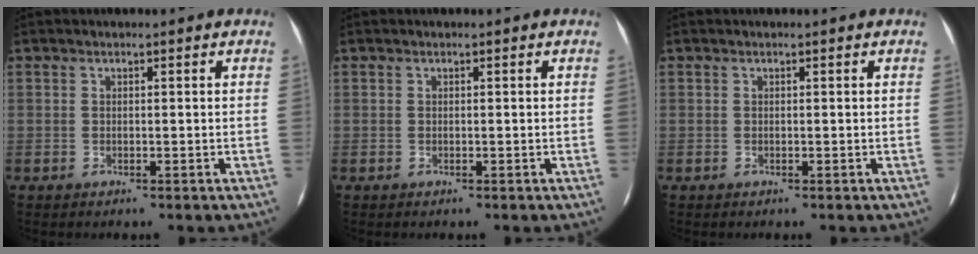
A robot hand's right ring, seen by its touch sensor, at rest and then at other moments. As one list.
[{"total": 0.0}, {"total": 0.0}]